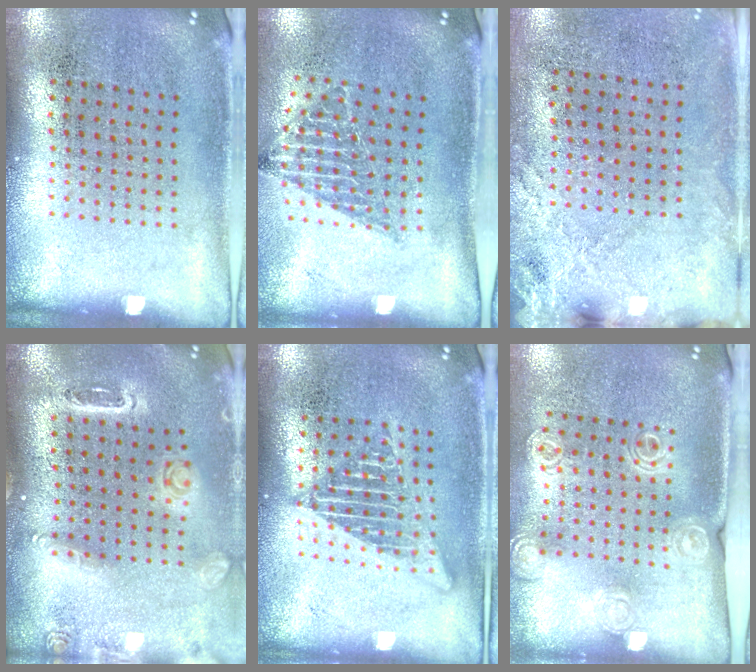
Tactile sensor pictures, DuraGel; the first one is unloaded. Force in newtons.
{"total": 1.3, "press": 1.1, "slide": 0.7}
{"total": 2.5, "press": 2.1, "slide": 1.4}
{"total": 1.5, "press": 1.5, "slide": 0.1}
{"total": 2.6, "press": 2.6, "slide": 0.3}
{"total": 1.4, "press": 1.4, "slide": 0.4}